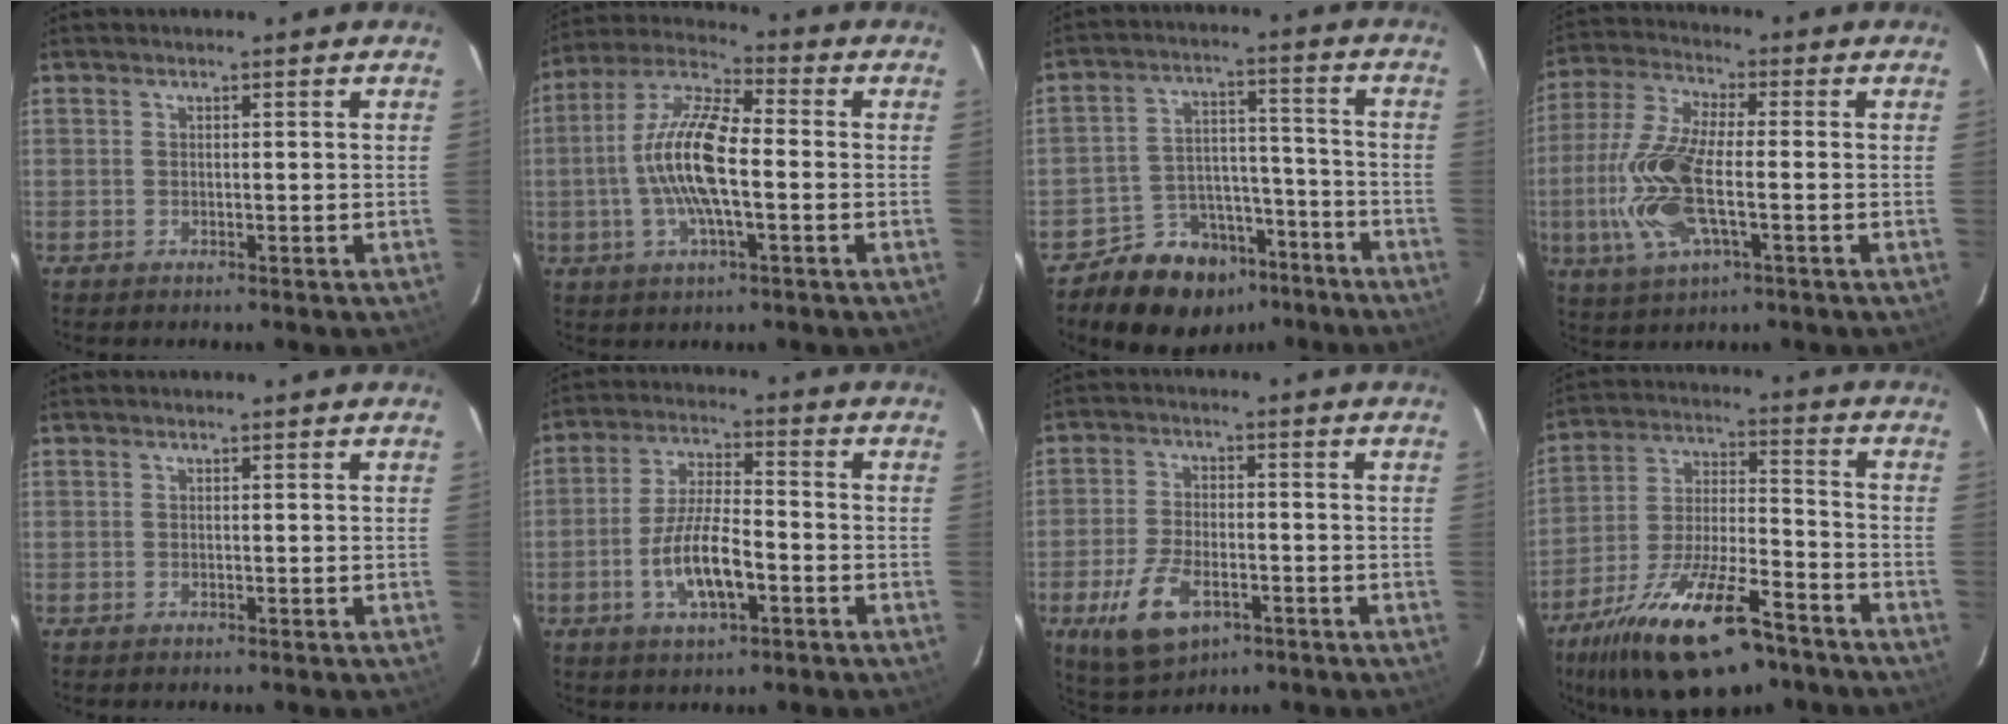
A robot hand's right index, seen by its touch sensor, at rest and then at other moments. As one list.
[{"total": 13.4, "force": [-1.7, 3.9, 12.7], "torque": [-0.256, 0.008, -0.041]}, {"total": 13.2, "force": [-9.4, 8.6, 3.6], "torque": [-0.070, 0.049, -0.125]}, {"total": 15.1, "force": [-3.1, 5.3, 13.8], "torque": [-0.306, -0.004, -0.065]}, {"total": 0.0}, {"total": 10.2, "force": [-3.6, 3.3, 8.9], "torque": [-0.180, -0.001, -0.063]}, {"total": 10.5, "force": [-4.8, 5.5, 7.6], "torque": [-0.167, -0.008, -0.080]}, {"total": 21.9, "force": [-14.4, 7.5, 14.7], "torque": [-0.278, -0.026, -0.236]}]